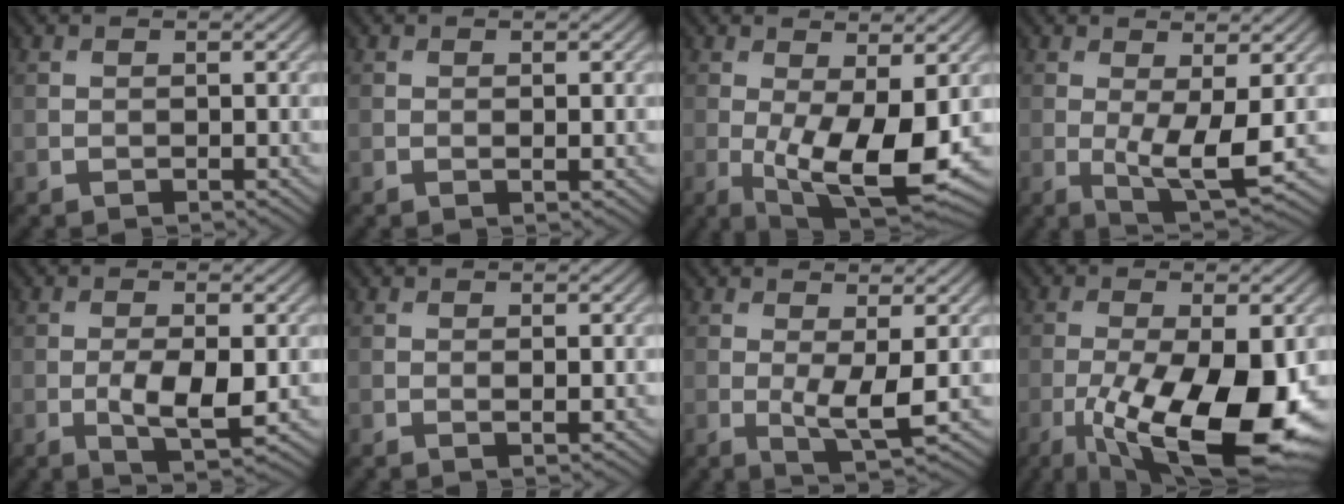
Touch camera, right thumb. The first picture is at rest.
{"total": 0.7, "force": [0.0, 0.1, 0.6], "torque": [-0.011, -0.004, -0.001]}
{"total": 10.2, "force": [-1.3, 3.8, 9.4], "torque": [-0.179, -0.022, -0.011]}
{"total": 5.5, "force": [-0.3, 1.4, 5.3], "torque": [-0.106, -0.011, 0.000]}
{"total": 5.6, "force": [-1.0, 1.9, 5.2], "torque": [-0.098, -0.008, -0.013]}
{"total": 1.0, "force": [0.0, 0.2, 1.0], "torque": [-0.017, -0.004, 0.000]}
{"total": 3.9, "force": [0.0, 0.8, 3.8], "torque": [-0.079, -0.009, 0.002]}
{"total": 16.3, "force": [-5.9, 5.7, 14.1], "torque": [-0.246, -0.029, -0.088]}